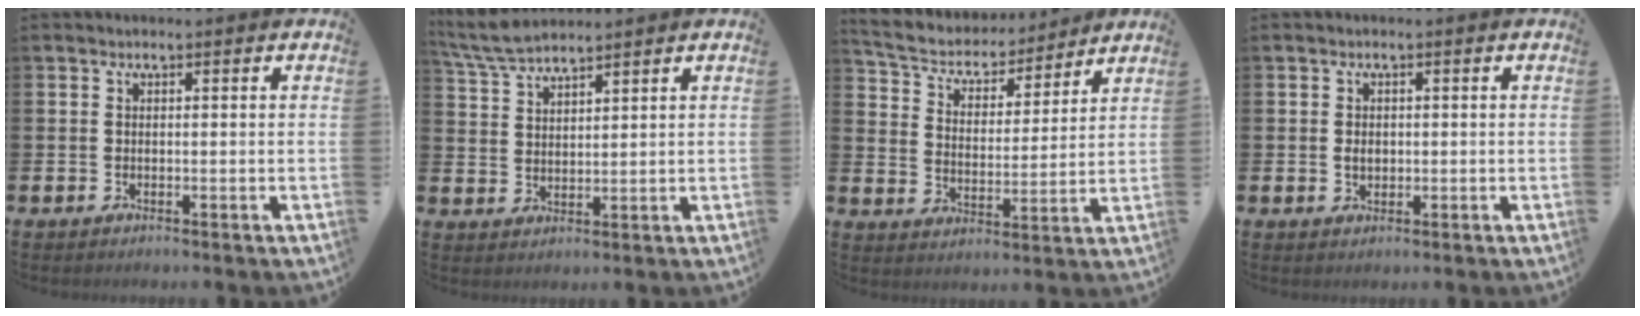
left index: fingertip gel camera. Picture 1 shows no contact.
{"total": 5.1, "force": [4.8, 0.6, 1.4], "torque": [-0.047, -0.015, 0.090]}
{"total": 5.6, "force": [5.2, 1.9, 0.7], "torque": [-0.047, -0.042, 0.087]}
{"total": 1.4, "force": [0.1, 1.1, 0.9], "torque": [-0.007, 0.003, -0.002]}